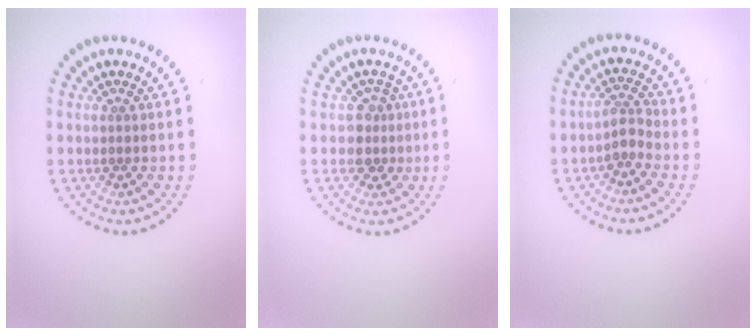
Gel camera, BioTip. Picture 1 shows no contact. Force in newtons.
{"total": 2.2, "press": 2.0, "slide": 1.0}
{"total": 1.9, "press": 1.4, "slide": 1.3}